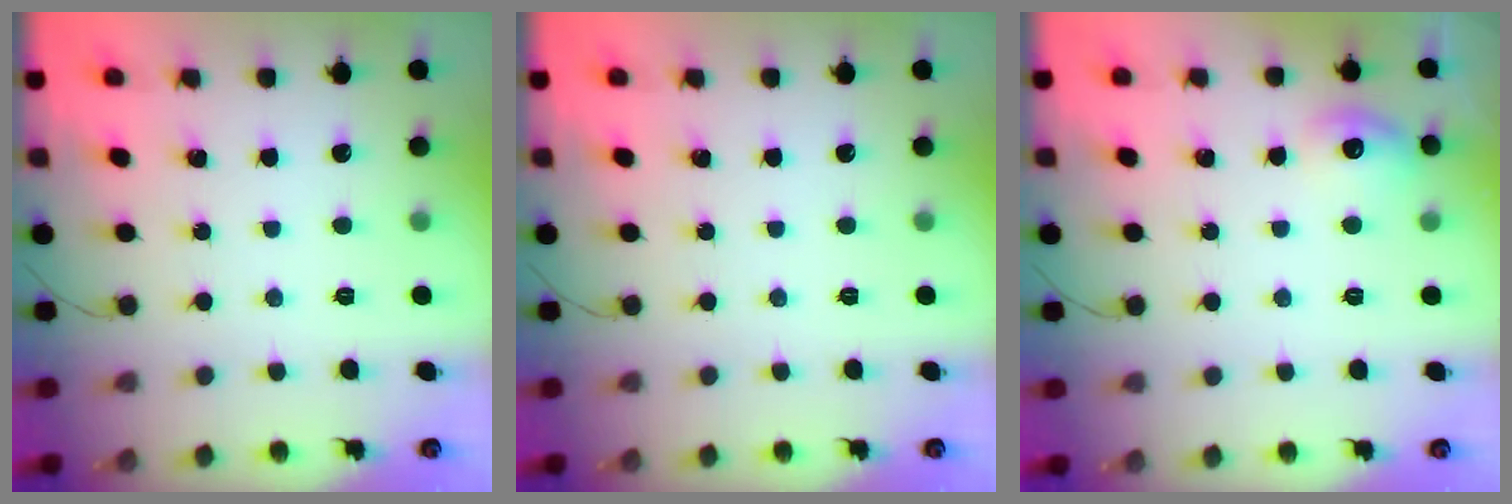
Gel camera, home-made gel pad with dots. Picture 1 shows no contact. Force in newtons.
{"total": 0.0}
{"total": 8.5, "press": 8.4, "slide": 1.5}